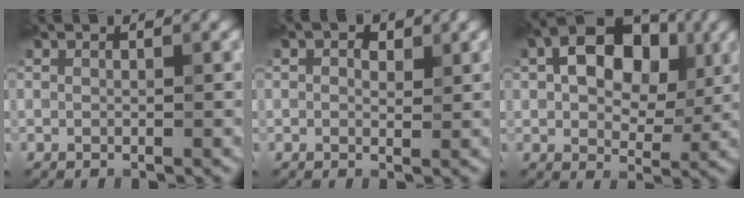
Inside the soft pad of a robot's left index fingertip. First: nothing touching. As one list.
[{"total": 1.6, "force": [0.7, 1.0, 1.0], "torque": [-0.012, 0.001, 0.007]}, {"total": 10.2, "force": [2.6, 6.7, 7.3], "torque": [-0.114, 0.034, 0.026]}]